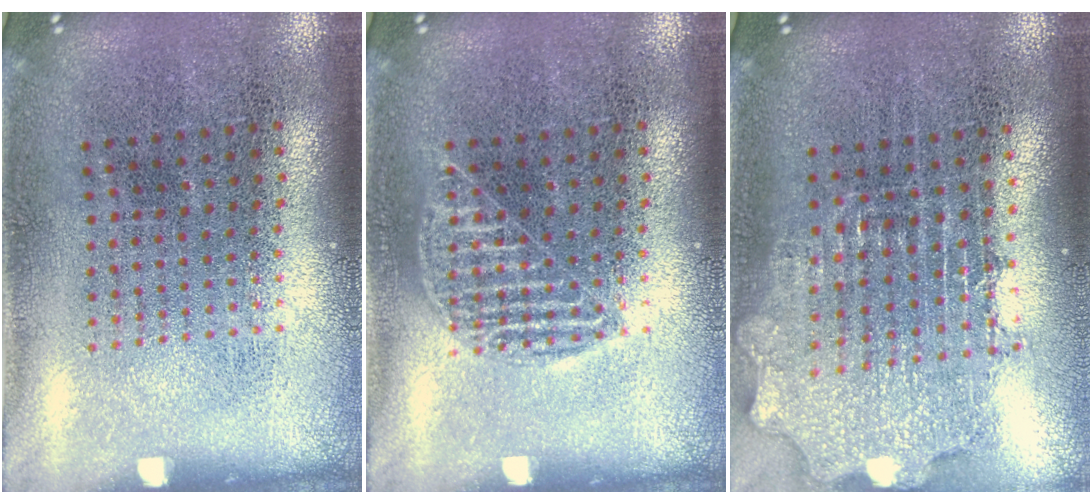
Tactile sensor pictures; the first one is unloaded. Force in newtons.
{"total": 1.2, "press": 1.2, "slide": 0.2}
{"total": 2.0, "press": 1.6, "slide": 1.2}